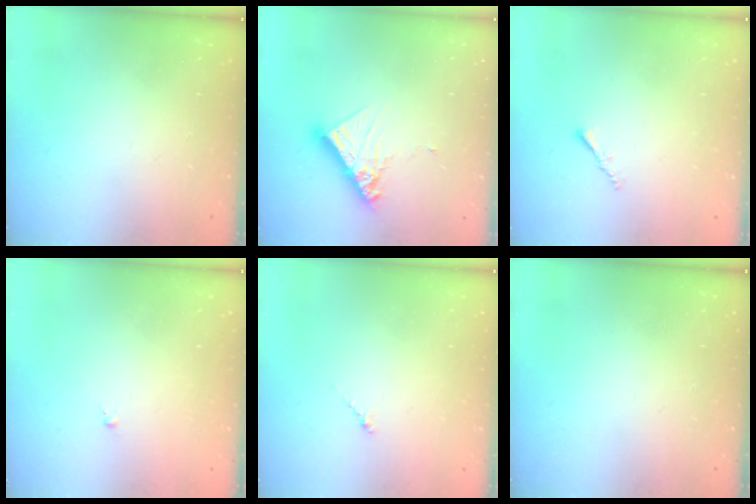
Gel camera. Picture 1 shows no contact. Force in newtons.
{"total": 10.1, "press": 10.1, "slide": 0.9}
{"total": 1.0, "press": 1.0, "slide": 0.4}
{"total": 0.0}
{"total": 0.8, "press": 0.6, "slide": 0.4}
{"total": 0.0}